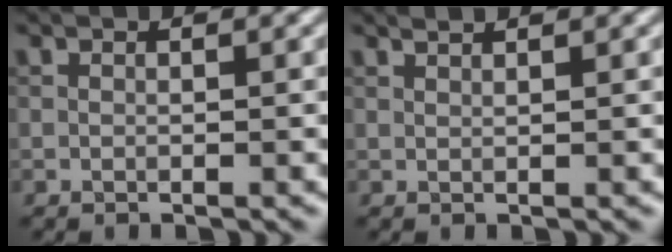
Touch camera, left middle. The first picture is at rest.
{"total": 1.1, "force": [1.0, 0.1, 0.5], "torque": [-0.002, -0.001, 0.010]}